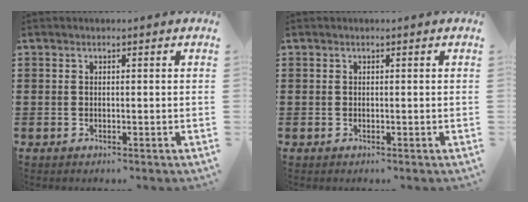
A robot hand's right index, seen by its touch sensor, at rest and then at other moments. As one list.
[{"total": 0.0}]